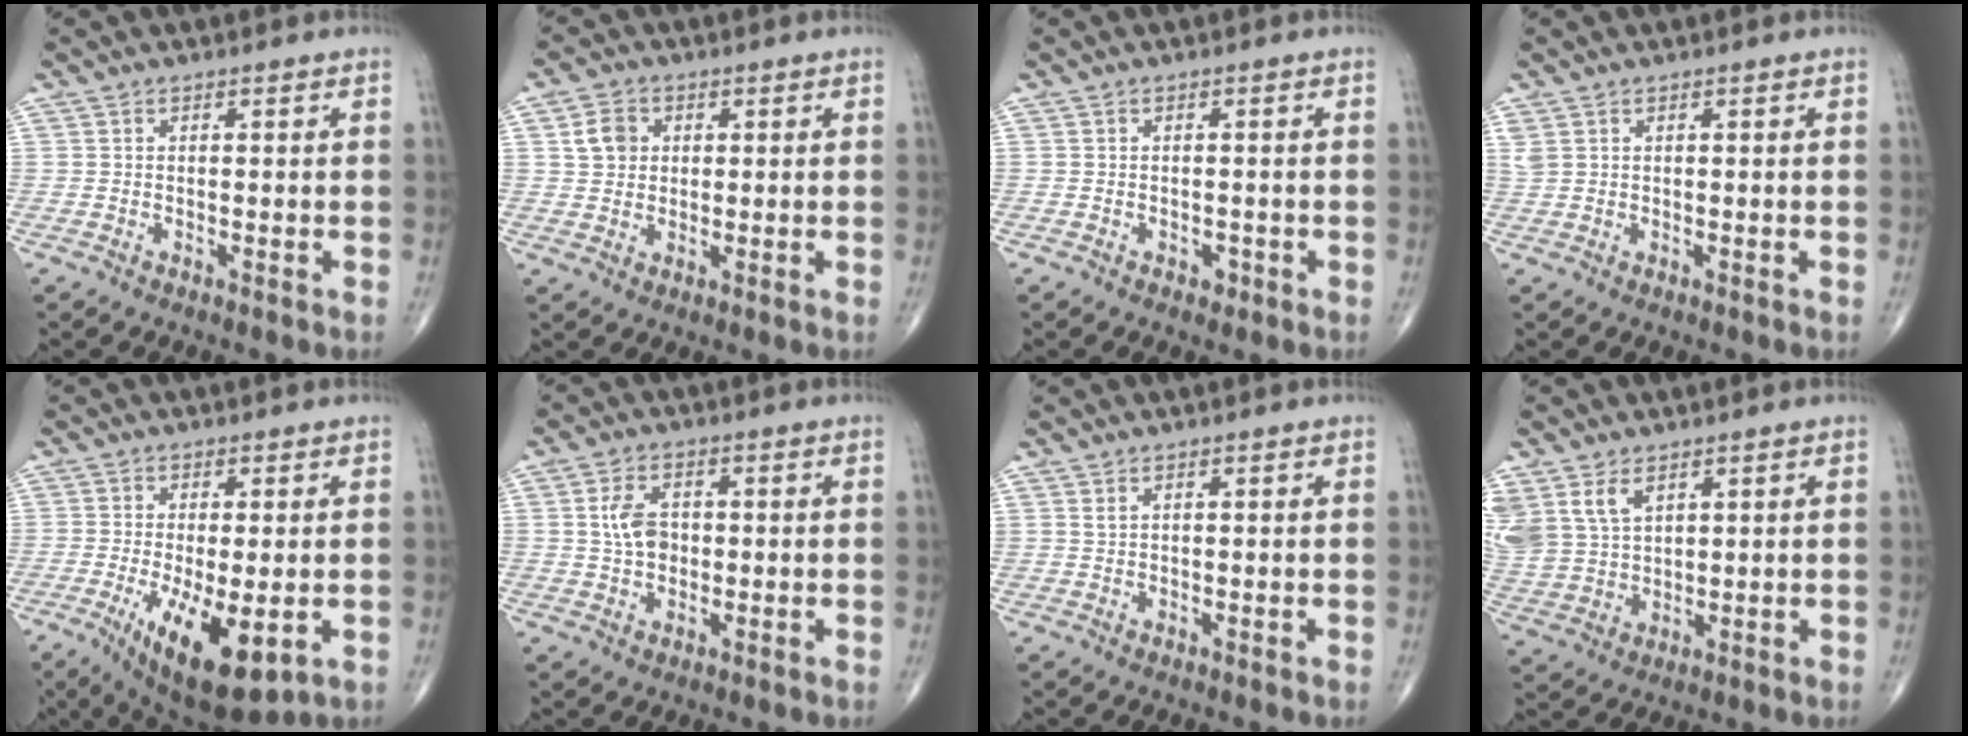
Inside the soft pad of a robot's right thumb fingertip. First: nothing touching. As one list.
[{"total": 4.9, "force": [1.3, 4.1, 2.4], "torque": [-0.028, 0.000, 0.020]}, {"total": 1.1, "force": [-0.6, 0.7, 0.5], "torque": [-0.002, 0.002, -0.009]}, {"total": 1.5, "force": [0.9, 1.0, 0.8], "torque": [-0.017, 0.007, 0.025]}, {"total": 13.0, "force": [-4.2, 4.8, 11.4], "torque": [-0.185, -0.024, -0.052]}, {"total": 5.8, "force": [0.6, 4.0, 4.2], "torque": [-0.071, 0.003, 0.009]}, {"total": 1.1, "force": [0.8, 0.5, 0.6], "torque": [-0.006, 0.000, 0.017]}, {"total": 10.4, "force": [5.2, 6.7, 6.0], "torque": [-0.128, -0.009, 0.121]}]